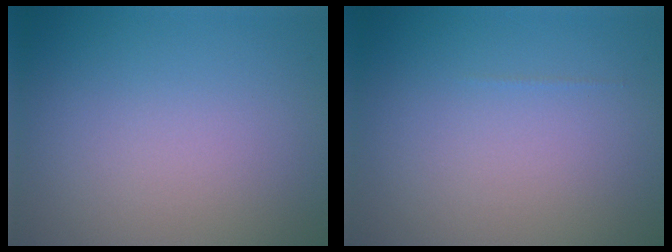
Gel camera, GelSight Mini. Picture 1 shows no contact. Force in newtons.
{"total": 0.0}